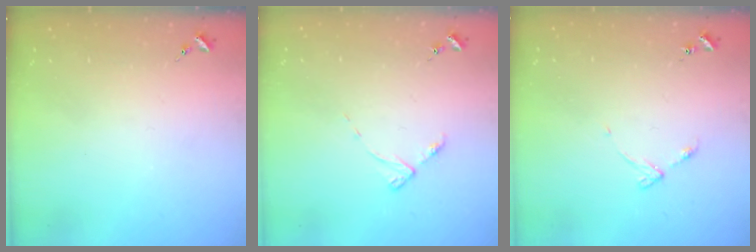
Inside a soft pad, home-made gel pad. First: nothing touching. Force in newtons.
{"total": 4.4, "press": 4.3, "slide": 0.7}
{"total": 4.9, "press": 4.9, "slide": 0.6}